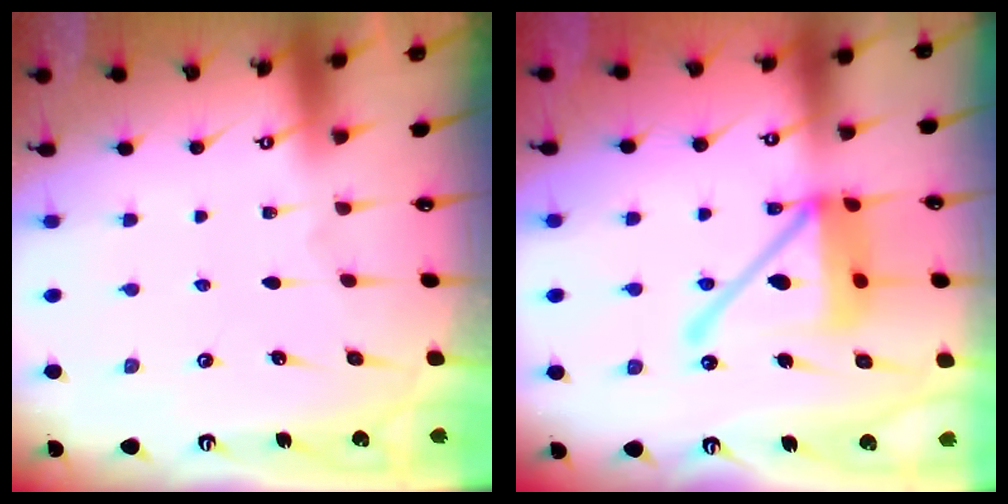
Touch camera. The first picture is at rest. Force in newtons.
{"total": 17.2, "press": 17.0, "slide": 2.3}